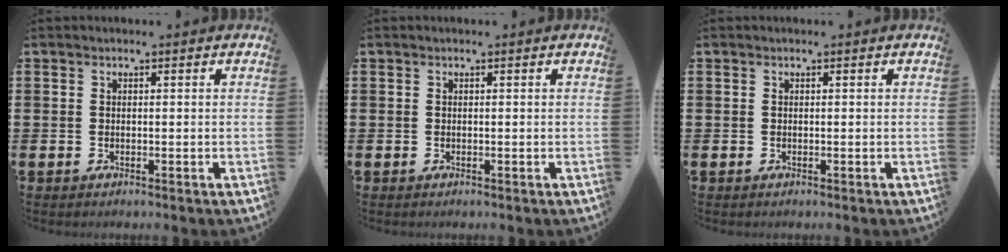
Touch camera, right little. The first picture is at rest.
{"total": 0.0}
{"total": 0.0}